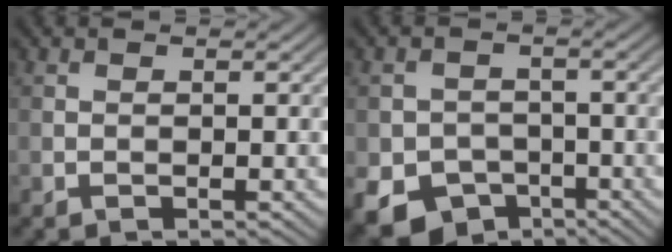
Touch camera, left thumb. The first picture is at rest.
{"total": 7.5, "force": [-3.8, 5.7, 2.9], "torque": [-0.059, -0.019, -0.068]}